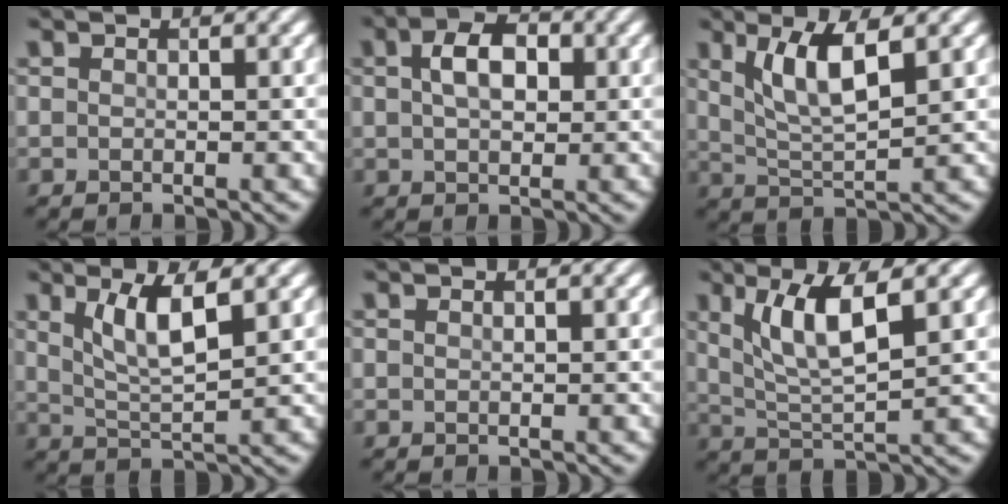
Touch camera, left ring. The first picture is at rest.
{"total": 4.0, "force": [0.9, 2.5, 3.0], "torque": [-0.055, 0.009, 0.011]}
{"total": 5.2, "force": [2.2, 1.5, 4.5], "torque": [-0.089, -0.005, 0.043]}
{"total": 4.5, "force": [1.9, 1.1, 3.9], "torque": [-0.079, -0.006, 0.039]}
{"total": 0.0}
{"total": 5.8, "force": [2.2, 1.4, 5.1], "torque": [-0.097, -0.005, 0.044]}